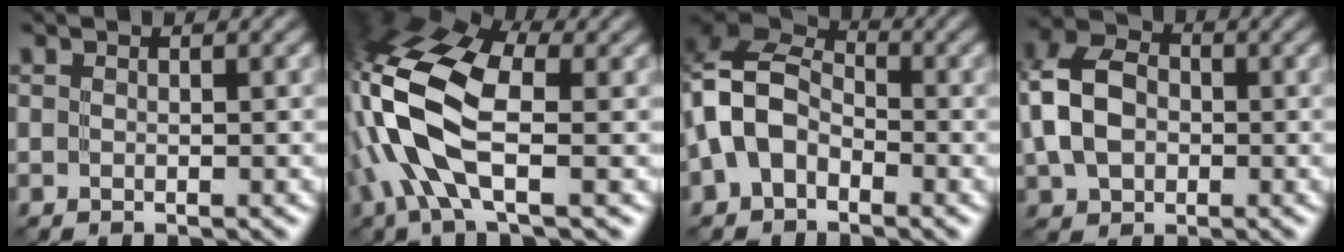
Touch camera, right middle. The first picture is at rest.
{"total": 12.5, "force": [-1.0, 5.7, 11.1], "torque": [-0.265, 0.016, -0.037]}
{"total": 7.4, "force": [-2.1, 5.4, 4.7], "torque": [-0.097, 0.009, -0.055]}
{"total": 7.3, "force": [-0.4, 5.4, 4.9], "torque": [-0.117, 0.013, -0.022]}